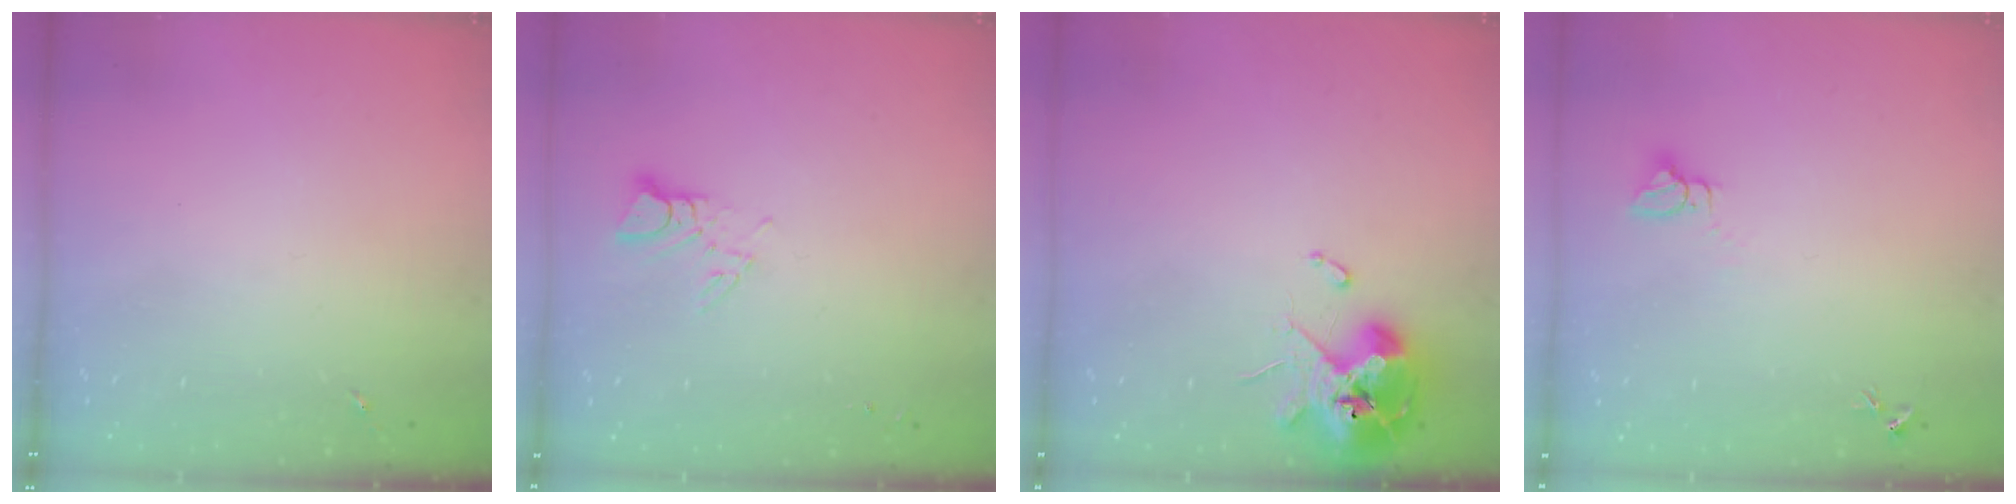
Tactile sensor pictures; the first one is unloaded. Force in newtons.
{"total": 3.9, "press": 3.9, "slide": 0.4}
{"total": 13.0, "press": 12.8, "slide": 1.8}
{"total": 2.7, "press": 2.7, "slide": 0.1}